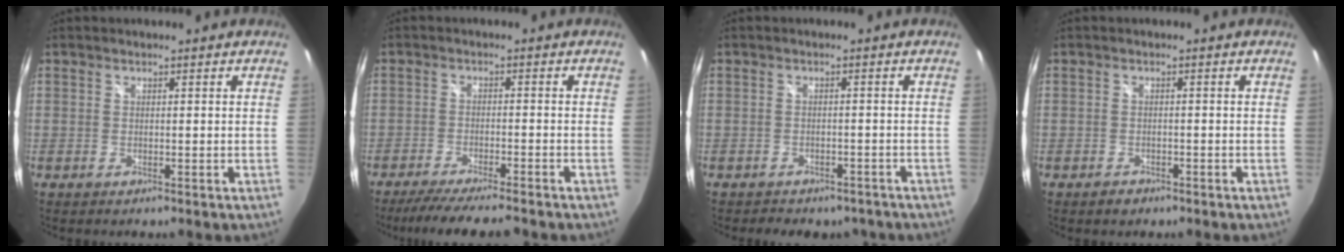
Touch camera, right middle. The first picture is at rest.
{"total": 10.3, "force": [-9.0, 0.6, 4.9], "torque": [-0.108, -0.022, -0.144]}
{"total": 8.0, "force": [-6.4, 3.9, 2.8], "torque": [-0.059, -0.007, -0.074]}
{"total": 1.8, "force": [-1.3, 1.2, 0.6], "torque": [-0.013, -0.001, -0.018]}